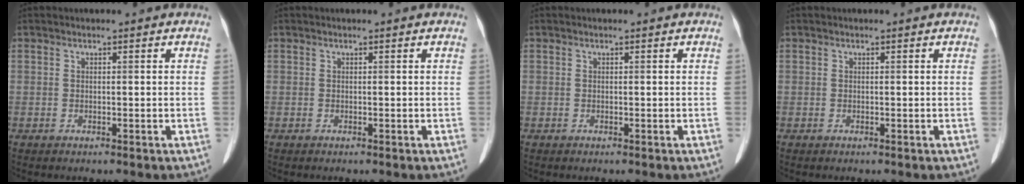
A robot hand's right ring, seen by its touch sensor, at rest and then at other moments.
{"total": 0.0}
{"total": 0.0}
{"total": 0.0}